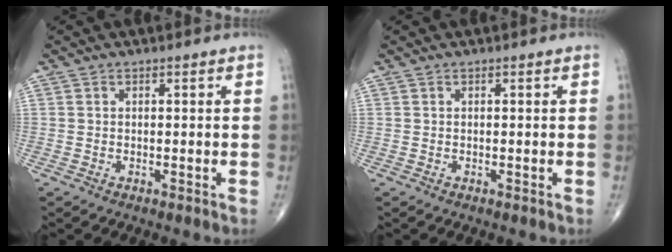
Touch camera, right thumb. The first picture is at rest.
{"total": 0.0}